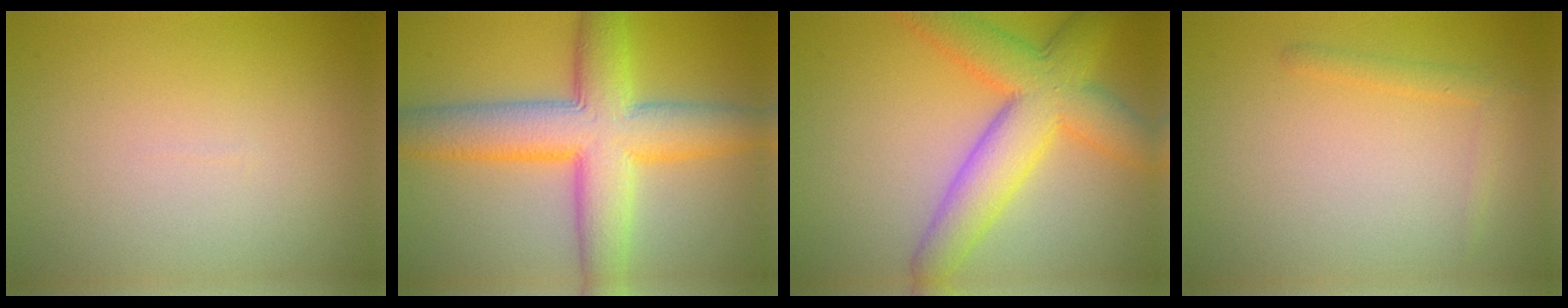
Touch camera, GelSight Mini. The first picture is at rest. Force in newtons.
{"total": 9.7, "press": 9.7, "slide": 0.1}
{"total": 8.0, "press": 8.0, "slide": 0.2}
{"total": 1.5, "press": 1.5, "slide": 0.1}